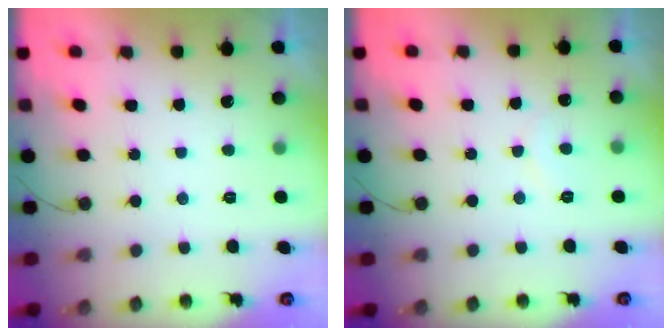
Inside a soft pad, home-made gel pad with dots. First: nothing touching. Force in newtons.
{"total": 4.9, "press": 4.8, "slide": 0.3}